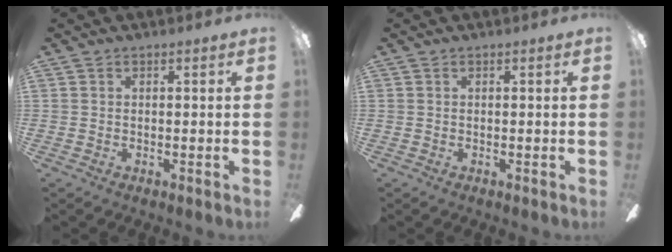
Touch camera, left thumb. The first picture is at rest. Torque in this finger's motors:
{"motor_torque": [0.00, 0.00, 0.06, -0.06, 0.00]}